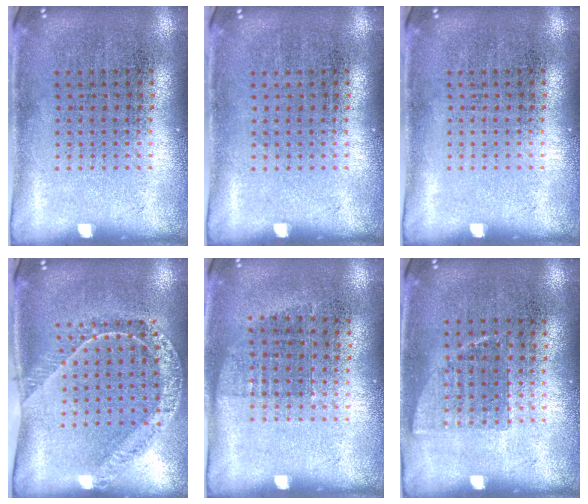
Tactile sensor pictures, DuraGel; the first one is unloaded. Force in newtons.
{"total": 0.0}
{"total": 0.0}
{"total": 1.4, "press": 1.4, "slide": 0.2}
{"total": 0.8, "press": 0.7, "slide": 0.4}
{"total": 0.7, "press": 0.6, "slide": 0.4}